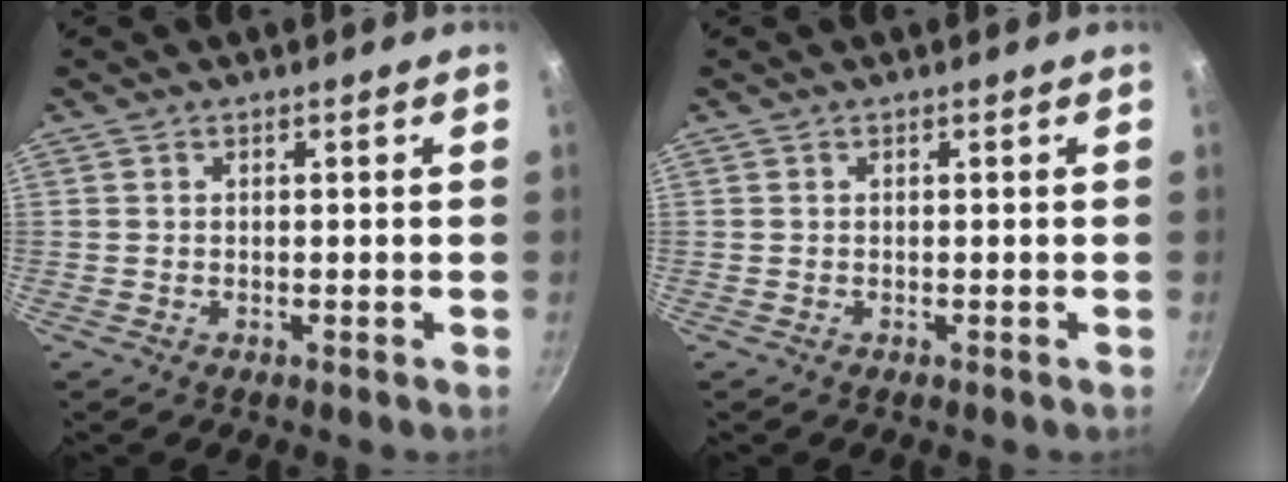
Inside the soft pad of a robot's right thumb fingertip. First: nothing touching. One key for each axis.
{"total": 0.0}